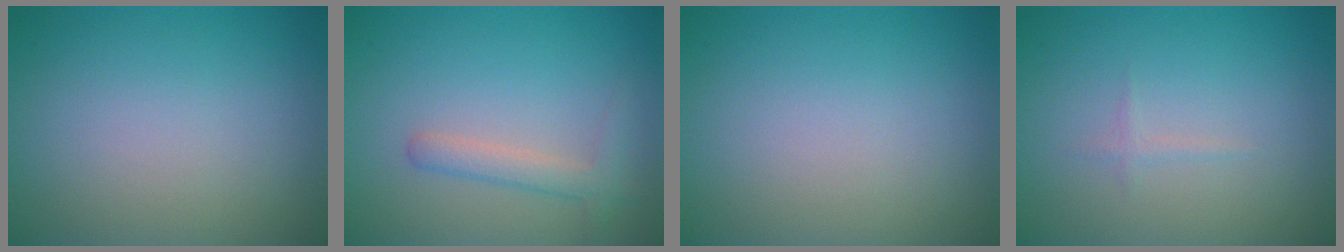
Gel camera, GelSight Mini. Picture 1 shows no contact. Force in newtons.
{"total": 2.2, "press": 2.2, "slide": 0.2}
{"total": 0.0}
{"total": 0.6, "press": 0.6, "slide": 0.0}